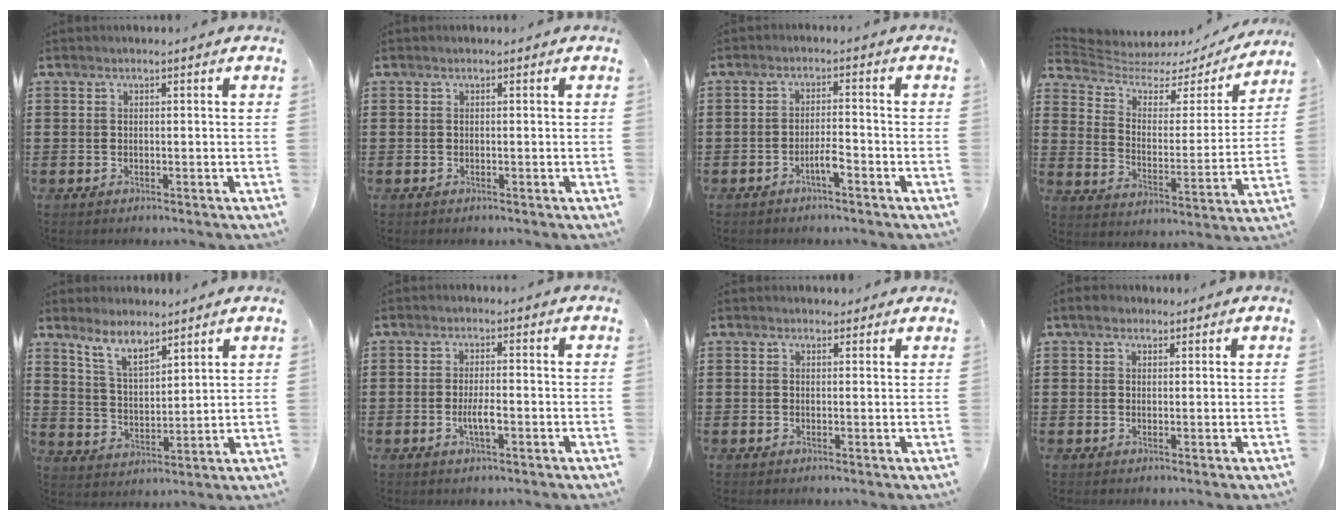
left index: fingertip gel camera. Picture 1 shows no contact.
{"total": 0.0}
{"total": 3.0, "force": [-1.8, 0.5, 2.4], "torque": [-0.042, 0.007, -0.034]}
{"total": 4.8, "force": [4.1, 2.0, 1.7], "torque": [-0.060, -0.026, 0.064]}
{"total": 6.9, "force": [5.6, 1.9, 3.4], "torque": [-0.084, -0.014, 0.104]}
{"total": 3.2, "force": [-0.9, 0.7, 3.0], "torque": [-0.059, -0.002, -0.017]}
{"total": 1.2, "force": [1.0, 0.7, 0.1], "torque": [0.003, 0.003, 0.017]}
{"total": 1.7, "force": [1.2, 1.0, 0.7], "torque": [-0.010, 0.004, 0.021]}